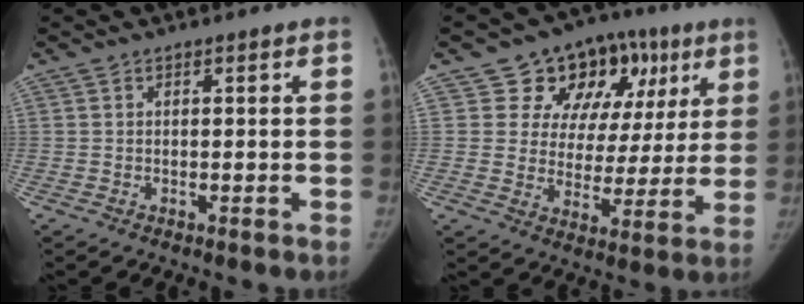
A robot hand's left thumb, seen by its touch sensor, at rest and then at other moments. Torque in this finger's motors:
{"motor_torque": [0.14, 0.46, 0.63, -0.77, 0.05]}